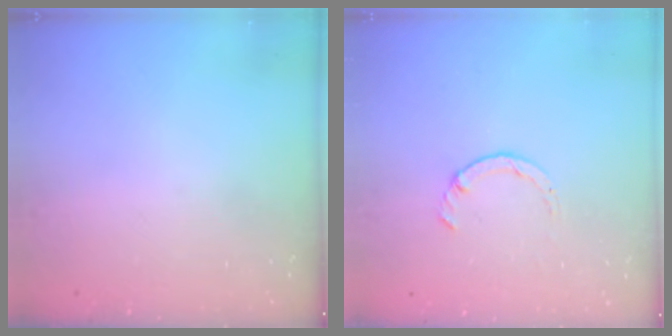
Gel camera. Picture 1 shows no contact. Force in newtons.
{"total": 2.2, "press": 2.1, "slide": 0.4}